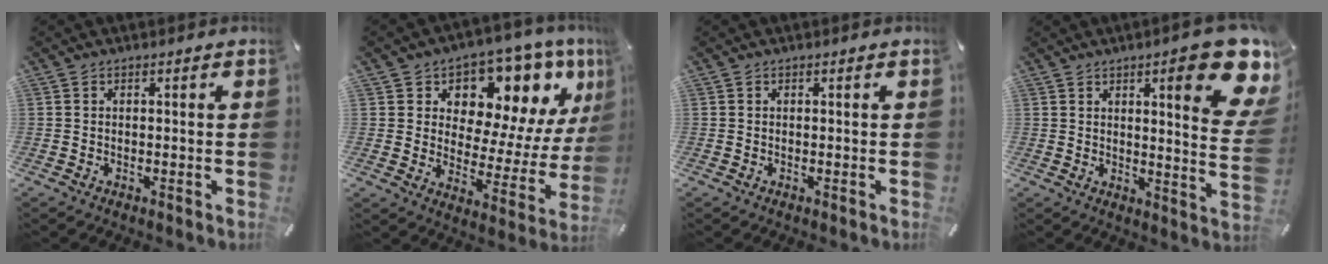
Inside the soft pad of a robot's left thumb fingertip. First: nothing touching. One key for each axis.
{"total": 10.7, "fx": 7.3, "fy": 6.8, "fz": 4.0, "tx": -0.051, "ty": -0.080, "tz": 0.123}
{"total": 0.0}
{"total": 17.6, "fx": 8.8, "fy": 4.1, "fz": 14.7, "tx": -0.189, "ty": -0.062, "tz": 0.130}